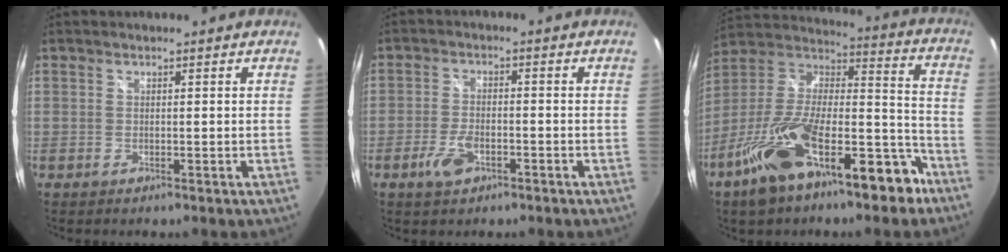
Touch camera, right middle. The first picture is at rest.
{"total": 5.2, "force": [-2.8, 2.6, 3.5], "torque": [-0.083, -0.003, -0.050]}
{"total": 24.2, "force": [-13.9, 9.3, 17.5], "torque": [-0.292, 0.006, -0.229]}